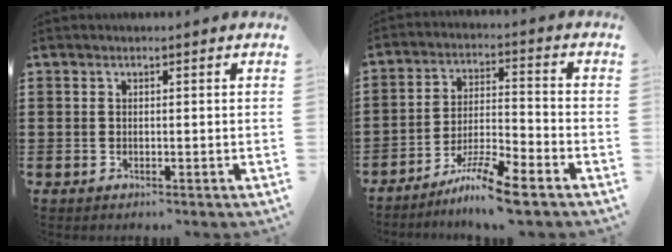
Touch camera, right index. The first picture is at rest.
{"total": 8.1, "force": [-6.5, 0.2, 4.7], "torque": [-0.097, -0.001, -0.126]}